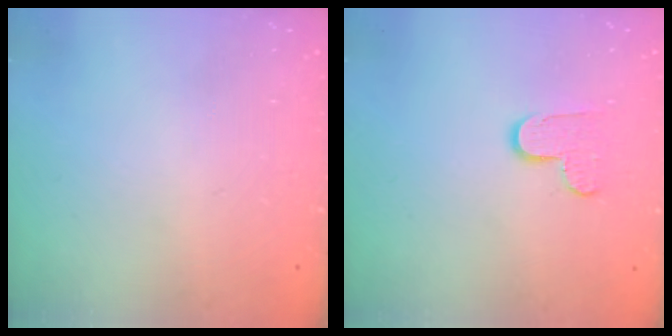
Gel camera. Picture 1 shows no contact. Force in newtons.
{"total": 8.3, "press": 8.3, "slide": 0.6}